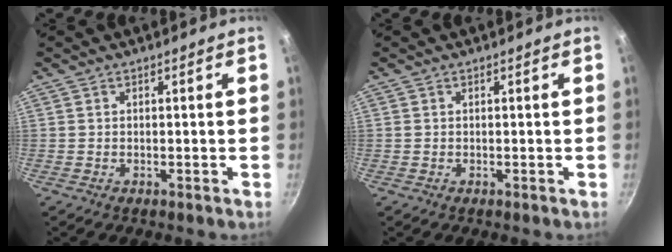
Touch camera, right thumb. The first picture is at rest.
{"total": 0.0}